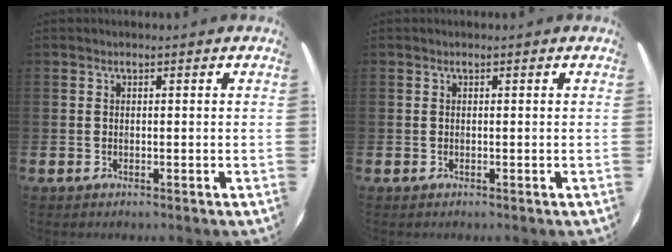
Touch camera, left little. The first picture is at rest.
{"total": 0.0}